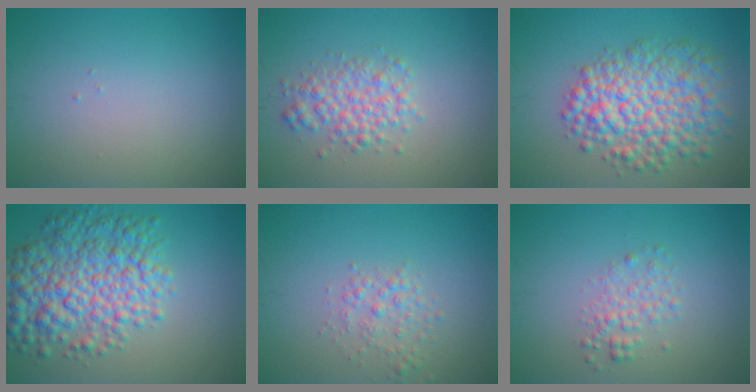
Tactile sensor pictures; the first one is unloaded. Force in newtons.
{"total": 3.2, "press": 3.2, "slide": 0.1}
{"total": 7.8, "press": 7.8, "slide": 0.2}
{"total": 8.2, "press": 8.2, "slide": 0.2}
{"total": 1.9, "press": 1.9, "slide": 0.1}
{"total": 1.9, "press": 1.9, "slide": 0.1}